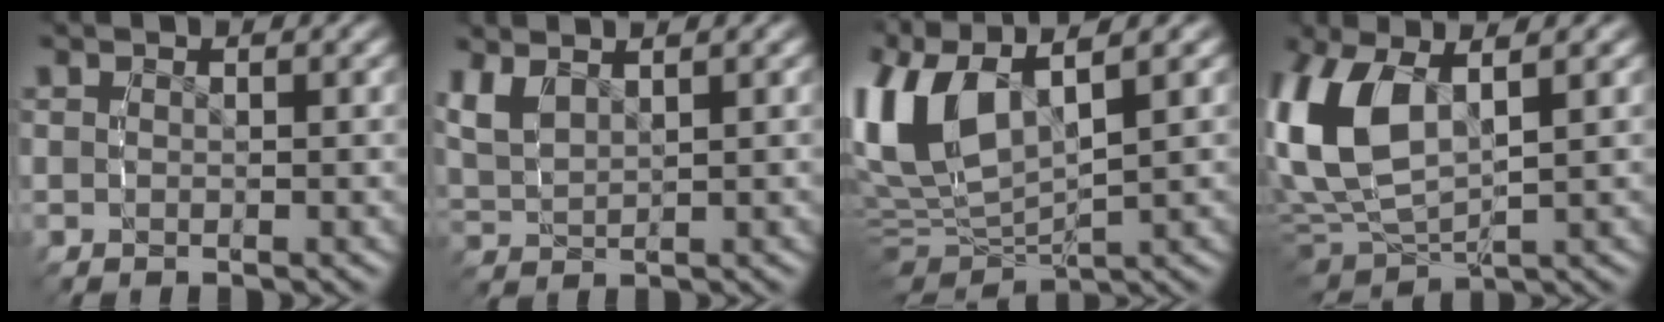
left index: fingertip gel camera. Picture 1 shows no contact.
{"total": 2.8, "force": [1.4, 2.0, 1.5], "torque": [-0.052, 0.000, 0.032]}
{"total": 10.3, "force": [2.3, 7.0, 7.3], "torque": [-0.177, -0.005, 0.041]}
{"total": 8.9, "force": [1.1, 6.0, 6.4], "torque": [-0.186, -0.013, 0.029]}